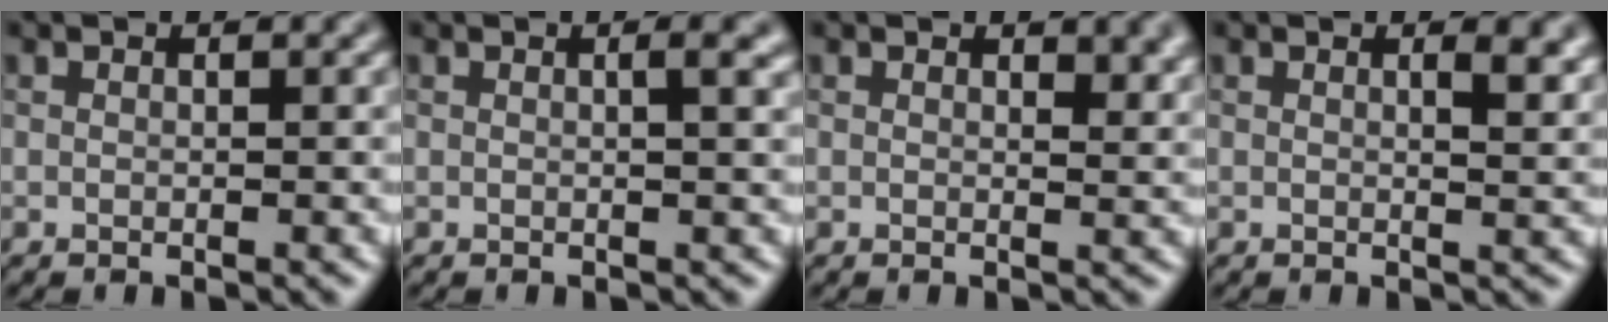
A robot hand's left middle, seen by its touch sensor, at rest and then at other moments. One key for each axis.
{"total": 2.0, "fx": 0.5, "fy": 0.6, "fz": 1.9, "tx": -0.020, "ty": 0.005, "tz": 0.001}
{"total": 2.3, "fx": 1.2, "fy": 0.9, "fz": 1.7, "tx": -0.020, "ty": -0.003, "tz": 0.021}
{"total": 2.7, "fx": 1.1, "fy": 1.0, "fz": 2.2, "tx": -0.021, "ty": 0.002, "tz": 0.016}